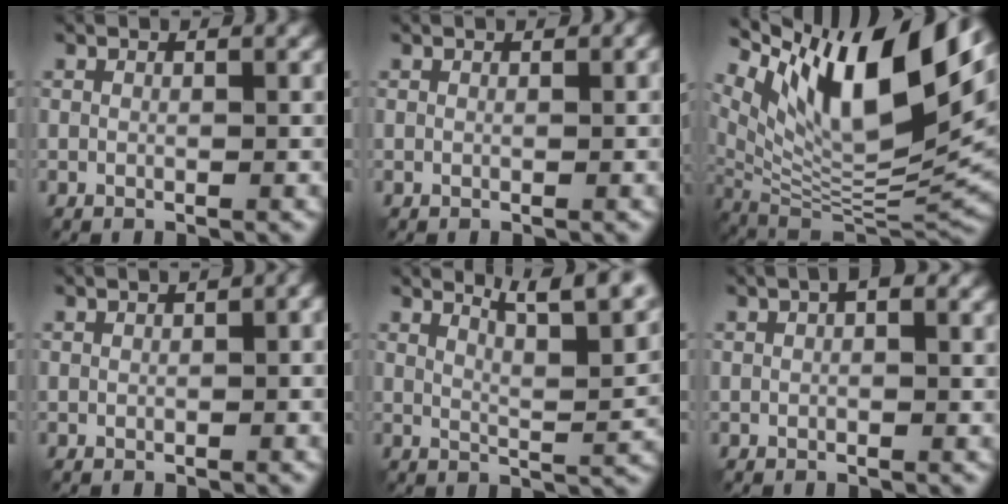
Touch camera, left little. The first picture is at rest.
{"total": 1.2, "force": [0.6, 0.6, 0.8], "torque": [-0.004, 0.001, 0.006]}
{"total": 15.1, "force": [6.3, 5.8, 12.5], "torque": [-0.227, 0.012, 0.118]}
{"total": 3.8, "force": [0.9, 1.8, 3.2], "torque": [-0.032, 0.014, 0.015]}
{"total": 8.4, "force": [6.2, 2.0, 5.3], "torque": [-0.061, 0.014, 0.067]}
{"total": 2.4, "force": [0.4, 1.3, 2.0], "torque": [-0.021, 0.006, 0.006]}